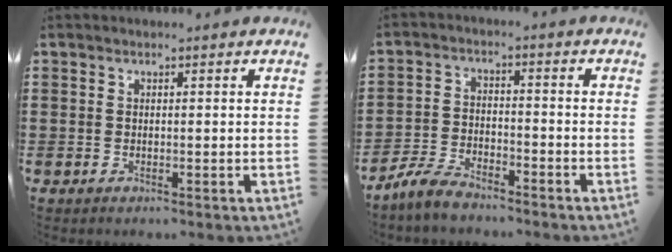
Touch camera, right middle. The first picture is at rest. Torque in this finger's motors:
{"motor_torque": [2.14, 0.00, 0.26, 0.07]}